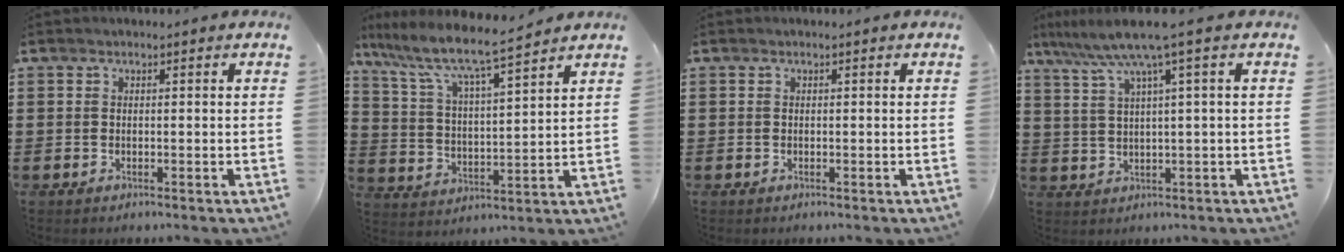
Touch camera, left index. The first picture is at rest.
{"total": 7.3, "force": [6.3, 0.6, 3.8], "torque": [-0.101, -0.039, 0.101]}
{"total": 0.0}
{"total": 6.7, "force": [3.2, -0.2, 5.9], "torque": [-0.131, -0.015, 0.048]}